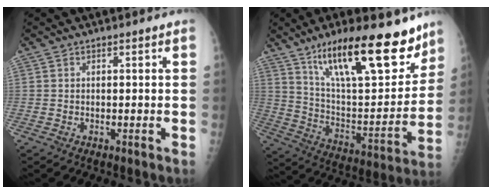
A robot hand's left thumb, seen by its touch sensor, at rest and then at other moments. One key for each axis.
{"total": 25.4, "fx": 16.7, "fy": 8.0, "fz": 17.4, "tx": -0.232, "ty": -0.063, "tz": 0.278}